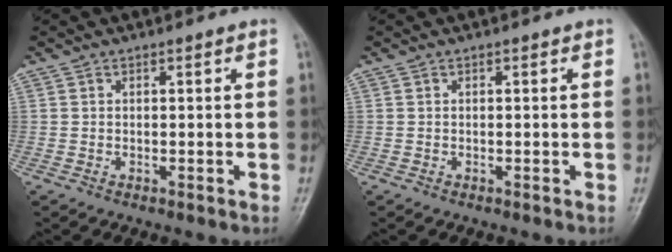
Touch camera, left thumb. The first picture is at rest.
{"total": 0.0}